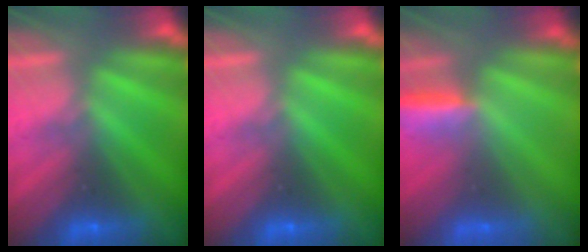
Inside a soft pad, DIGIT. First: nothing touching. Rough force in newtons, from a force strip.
{"total": 0.0}
{"total": 2.9}